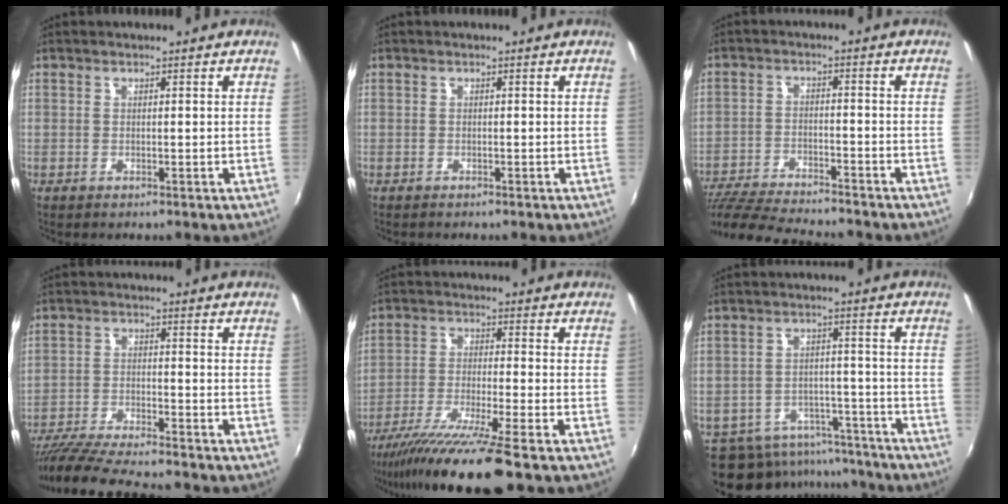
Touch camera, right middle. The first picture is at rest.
{"total": 0.5, "force": [-0.5, 0.2, 0.1], "torque": [-0.002, -0.003, -0.010]}
{"total": 16.2, "force": [-14.4, 2.5, 7.0], "torque": [-0.155, -0.027, -0.241]}
{"total": 15.1, "force": [-13.4, 1.5, 6.8], "torque": [-0.141, -0.026, -0.227]}
{"total": 14.1, "force": [-11.2, -1.1, 8.4], "torque": [-0.172, -0.043, -0.195]}
{"total": 18.7, "force": [-16.2, 7.8, 5.3], "torque": [-0.126, 0.027, -0.211]}